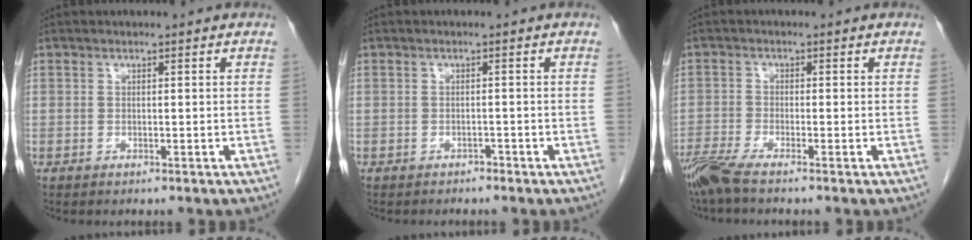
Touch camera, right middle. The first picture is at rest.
{"total": 1.0, "force": [-0.9, 0.4, 0.2], "torque": [-0.006, 0.001, -0.014]}
{"total": 4.1, "force": [-3.3, -0.3, 2.3], "torque": [-0.052, -0.014, -0.073]}